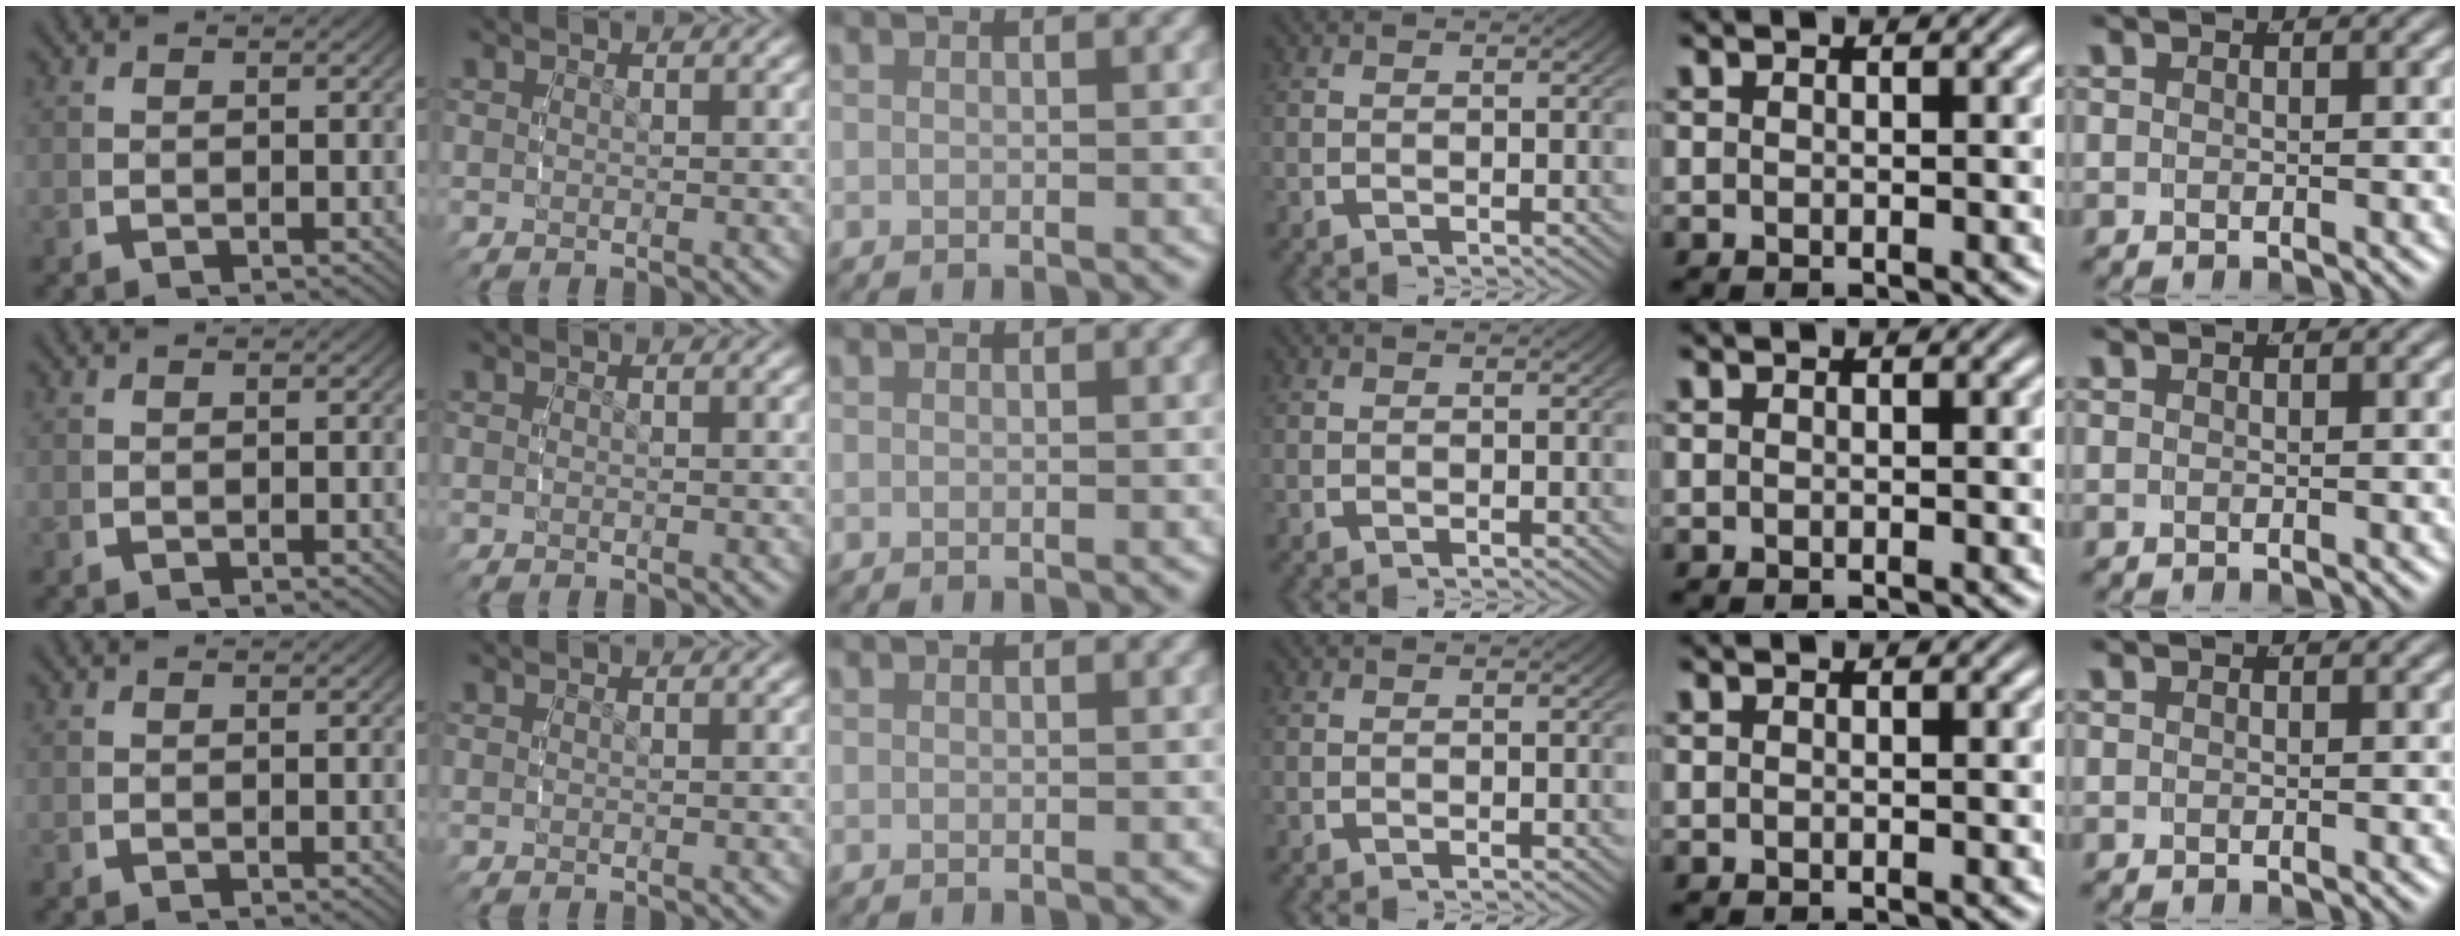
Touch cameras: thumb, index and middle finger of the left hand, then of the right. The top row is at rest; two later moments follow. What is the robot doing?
{"motion": "reach", "object": "markers"}